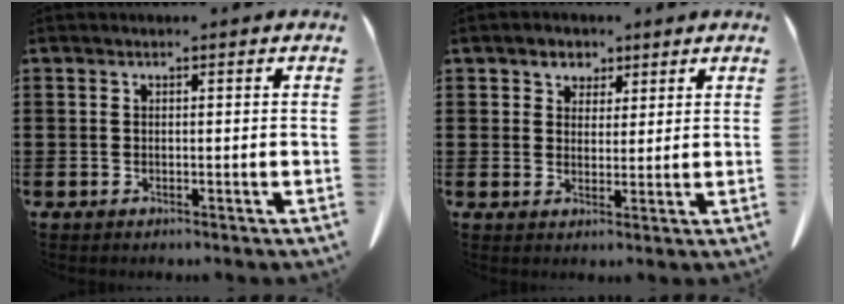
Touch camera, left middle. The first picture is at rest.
{"total": 3.0, "force": [2.1, 2.1, 0.2], "torque": [-0.009, 0.006, 0.036]}